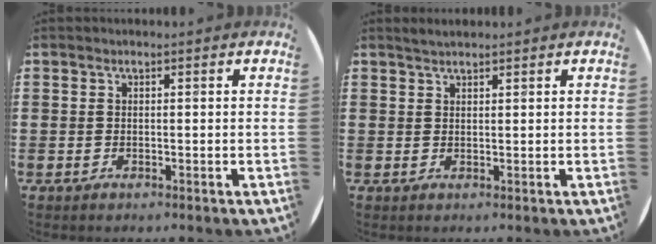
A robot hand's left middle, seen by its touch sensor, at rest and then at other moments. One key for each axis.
{"total": 1.2, "fx": 1.2, "fy": 0.1, "fz": 0.2, "tx": -0.004, "ty": 0.003, "tz": 0.022}